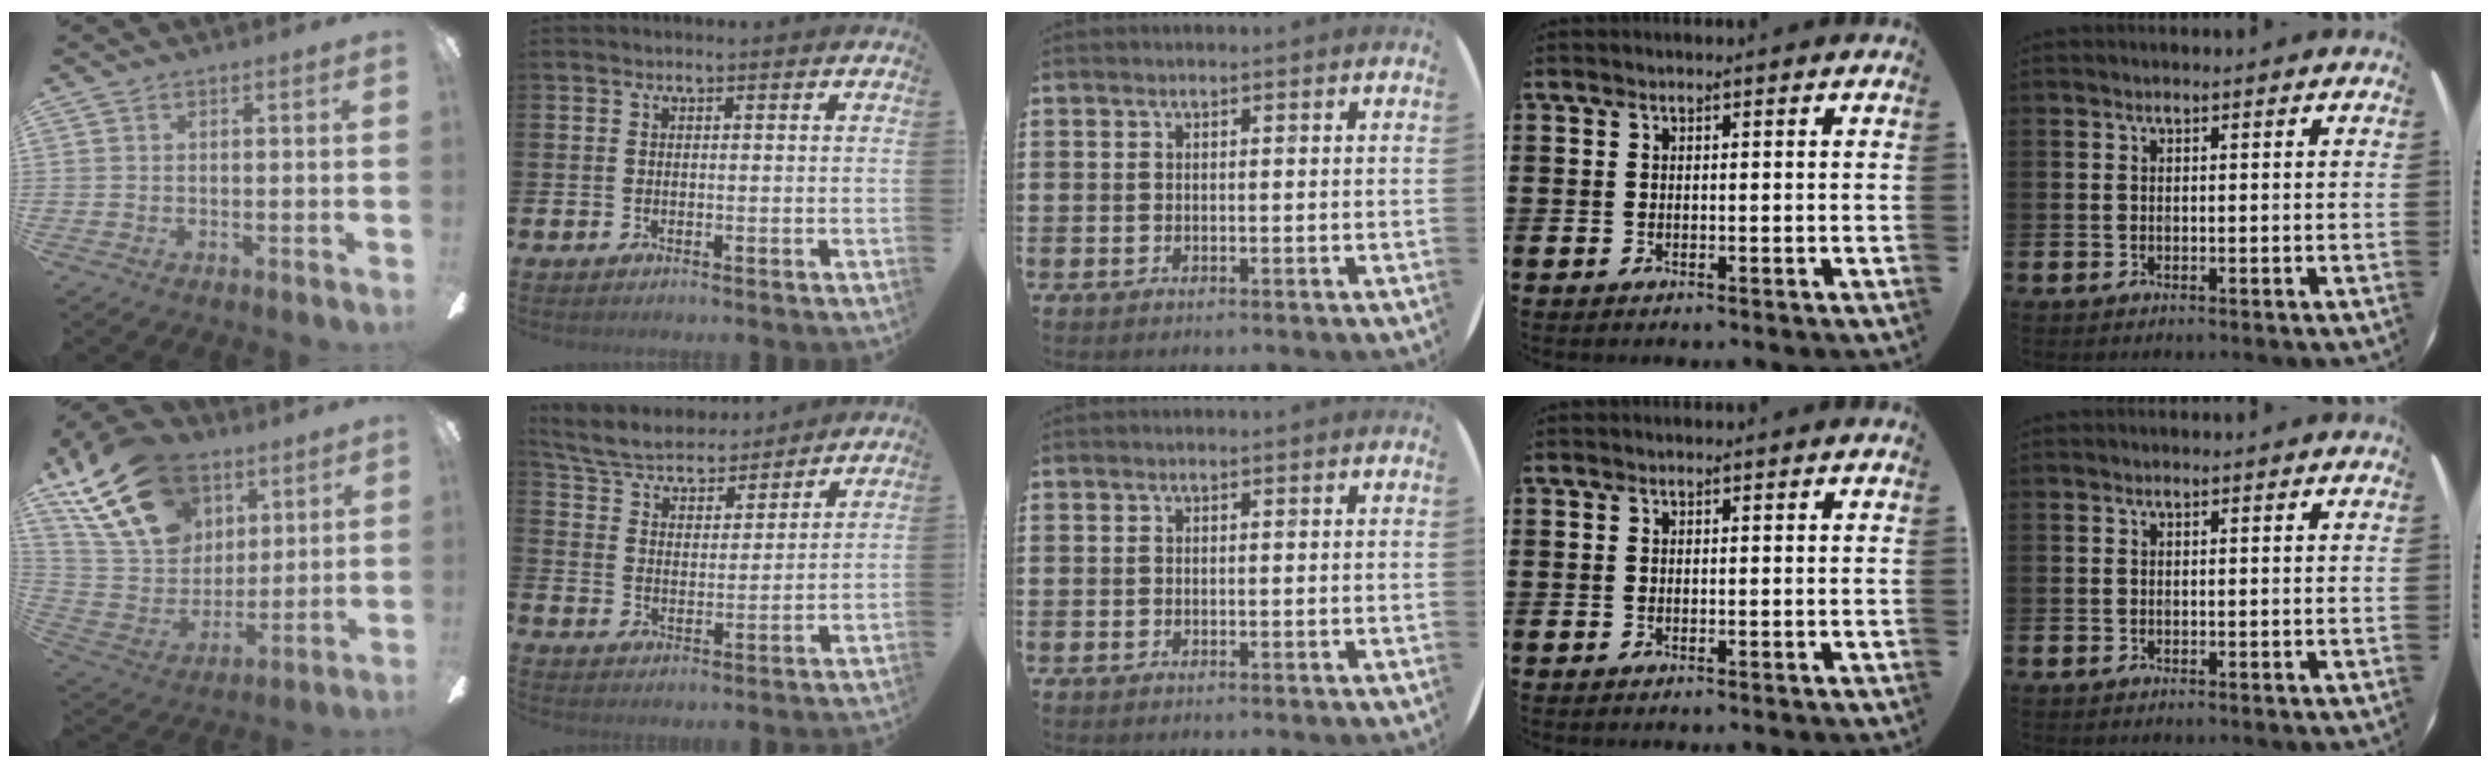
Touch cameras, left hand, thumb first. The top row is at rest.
{"thumb": {"total": 24.2, "force": [13.4, 15.8, 12.4], "torque": [-0.241, -0.053, 0.244]}, "index": {"total": 5.9, "force": [5.6, 1.5, 1.1], "torque": [-0.054, -0.043, 0.095]}}